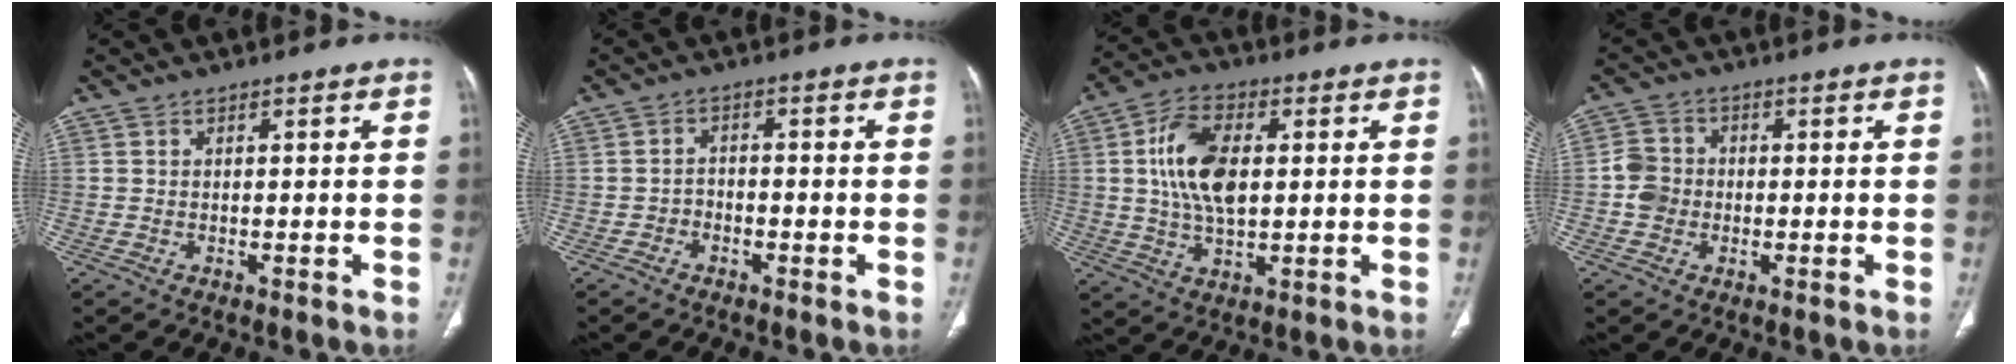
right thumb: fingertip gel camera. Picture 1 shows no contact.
{"total": 2.2, "force": [-1.2, 1.6, 0.7], "torque": [-0.004, 0.016, -0.024]}
{"total": 12.0, "force": [1.8, 6.7, 9.8], "torque": [-0.180, 0.000, 0.033]}
{"total": 4.6, "force": [-0.6, 4.2, 1.9], "torque": [-0.022, 0.009, -0.018]}